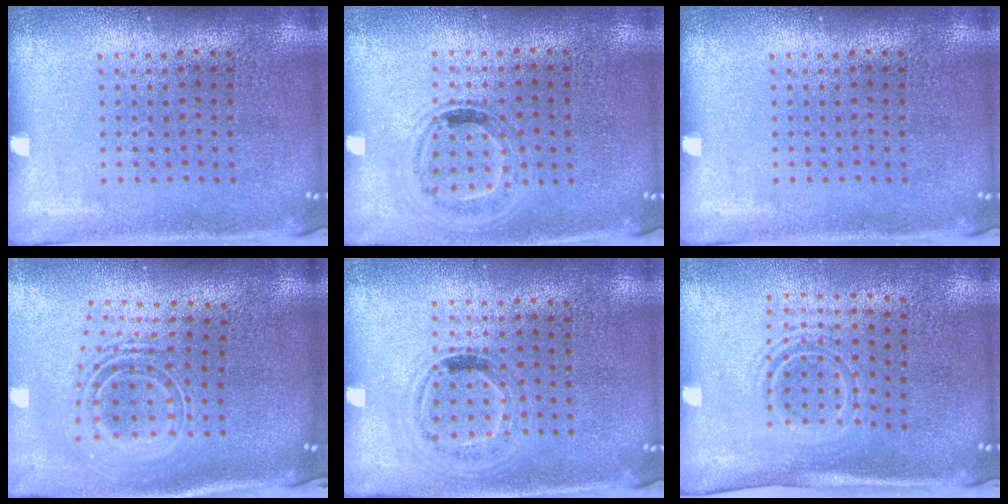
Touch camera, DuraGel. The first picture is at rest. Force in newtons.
{"total": 1.0, "press": 0.9, "slide": 0.4}
{"total": 0.0}
{"total": 2.5, "press": 1.7, "slide": 1.8}
{"total": 1.0, "press": 1.0, "slide": 0.3}
{"total": 1.6, "press": 1.2, "slide": 1.1}